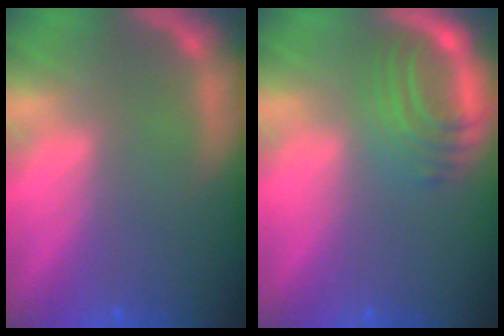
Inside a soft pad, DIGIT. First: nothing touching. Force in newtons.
{"total": 5.0}